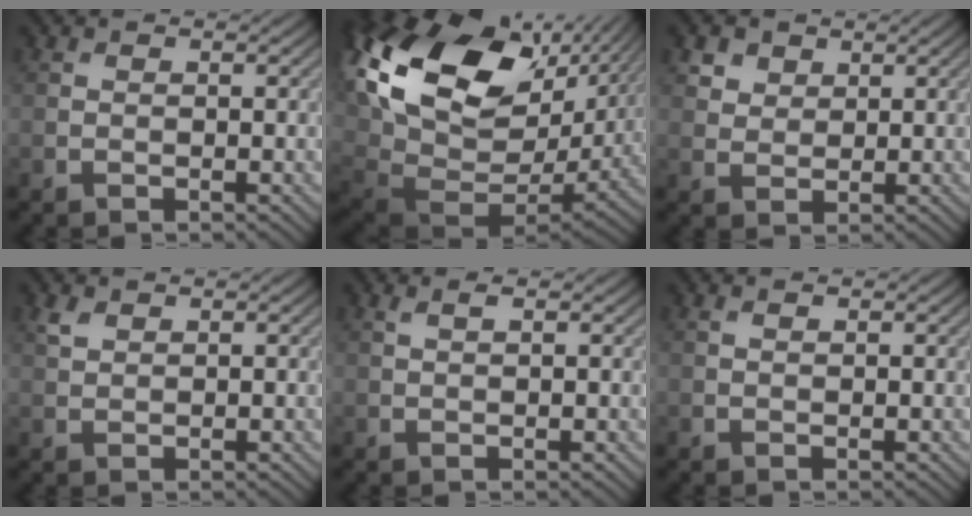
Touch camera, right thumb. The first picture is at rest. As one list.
[{"total": 21.6, "force": [6.6, 13.5, 15.6], "torque": [-0.344, -0.003, 0.151]}, {"total": 3.3, "force": [2.1, 2.3, 1.2], "torque": [-0.036, -0.008, 0.050]}, {"total": 1.5, "force": [1.0, 0.7, 0.8], "torque": [-0.022, 0.001, 0.023]}, {"total": 1.1, "force": [0.7, 0.3, 0.9], "torque": [-0.022, 0.005, 0.014]}, {"total": 0.7, "force": [0.5, 0.3, 0.4], "torque": [-0.011, 0.003, 0.009]}]